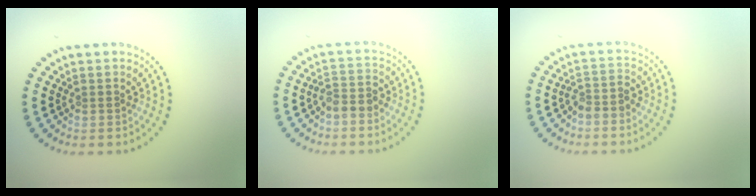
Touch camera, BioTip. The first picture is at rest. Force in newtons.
{"total": 2.2, "press": 2.1, "slide": 0.8}
{"total": 2.0, "press": 1.6, "slide": 1.2}